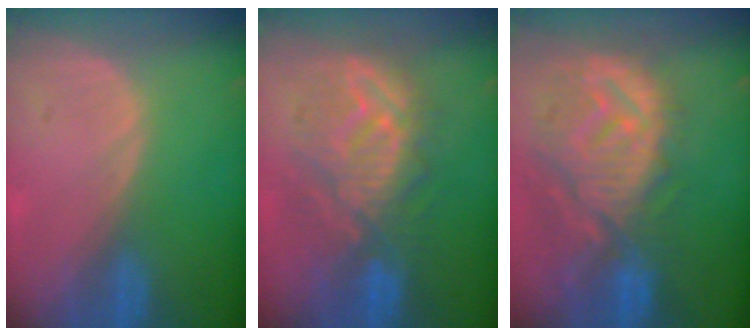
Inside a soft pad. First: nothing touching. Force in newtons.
{"total": 10.2, "press": 10.0, "slide": 2.1}
{"total": 12.6, "press": 11.2, "slide": 5.9}